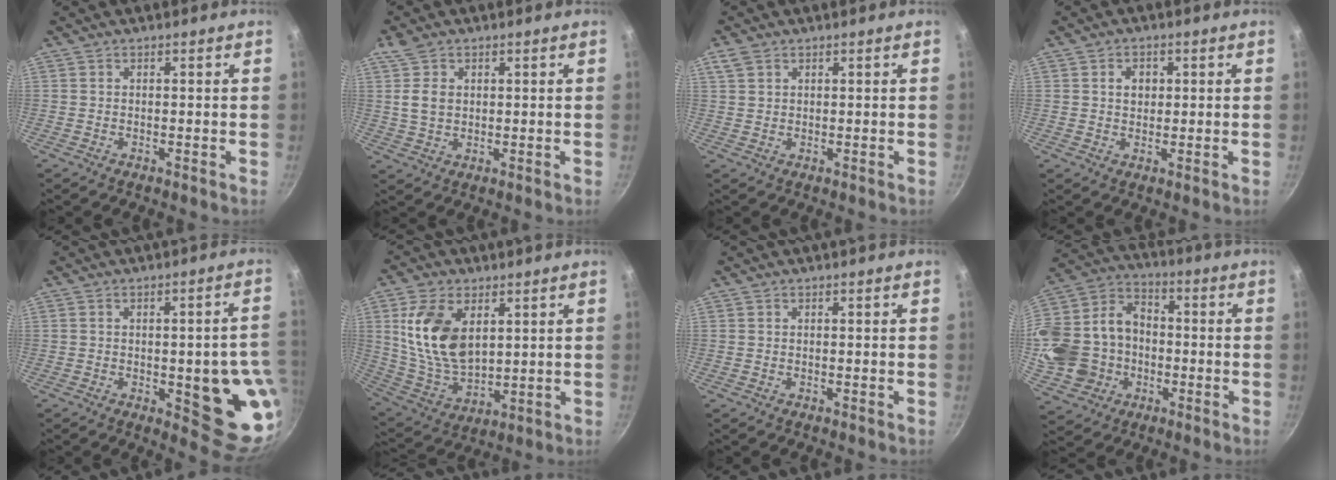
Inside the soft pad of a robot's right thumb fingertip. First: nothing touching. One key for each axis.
{"total": 5.2, "fx": 1.5, "fy": 3.7, "fz": 3.4, "tx": -0.057, "ty": -0.002, "tz": 0.029}
{"total": 3.0, "fx": 1.6, "fy": 2.1, "fz": 1.5, "tx": -0.025, "ty": 0.000, "tz": 0.035}
{"total": 3.2, "fx": 0.8, "fy": 2.5, "fz": 1.8, "tx": -0.013, "ty": 0.001, "tz": 0.012}
{"total": 16.1, "fx": -2.5, "fy": 5.9, "fz": 14.8, "tx": -0.116, "ty": 0.001, "tz": -0.025}
{"total": 15.6, "fx": 4.4, "fy": 9.4, "fz": 11.6, "tx": -0.205, "ty": -0.029, "tz": 0.099}
{"total": 0.0}
{"total": 20.4, "fx": -3.1, "fy": 16.9, "fz": 11.0, "tx": -0.220, "ty": 0.047, "tz": -0.046}